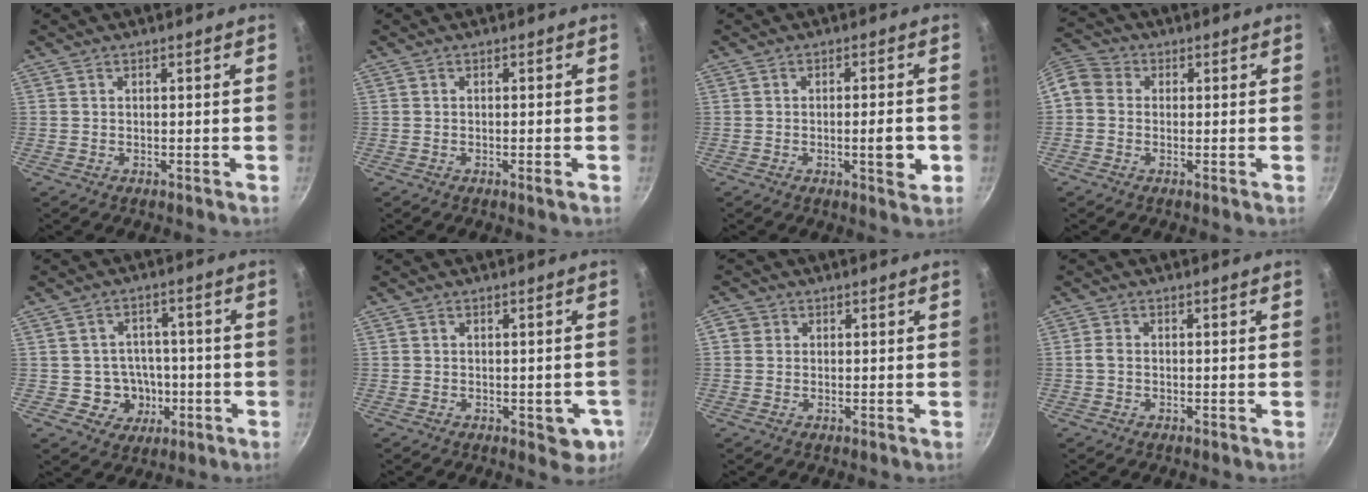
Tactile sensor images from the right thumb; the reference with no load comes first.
{"total": 1.2, "force": [-0.6, 0.0, 1.1], "torque": [-0.024, 0.001, -0.009]}
{"total": 5.8, "force": [-1.4, 1.5, 5.4], "torque": [-0.069, 0.002, -0.019]}
{"total": 6.9, "force": [-0.1, 6.1, 3.2], "torque": [-0.056, 0.020, -0.023]}
{"total": 7.6, "force": [-1.7, 7.1, 2.1], "torque": [0.011, 0.024, -0.019]}
{"total": 5.3, "force": [-1.5, 2.9, 4.2], "torque": [-0.025, 0.005, -0.015]}
{"total": 2.3, "force": [0.4, 2.2, 0.7], "torque": [0.000, 0.004, 0.001]}
{"total": 1.5, "force": [-0.2, 1.1, 1.1], "torque": [-0.022, 0.007, -0.006]}